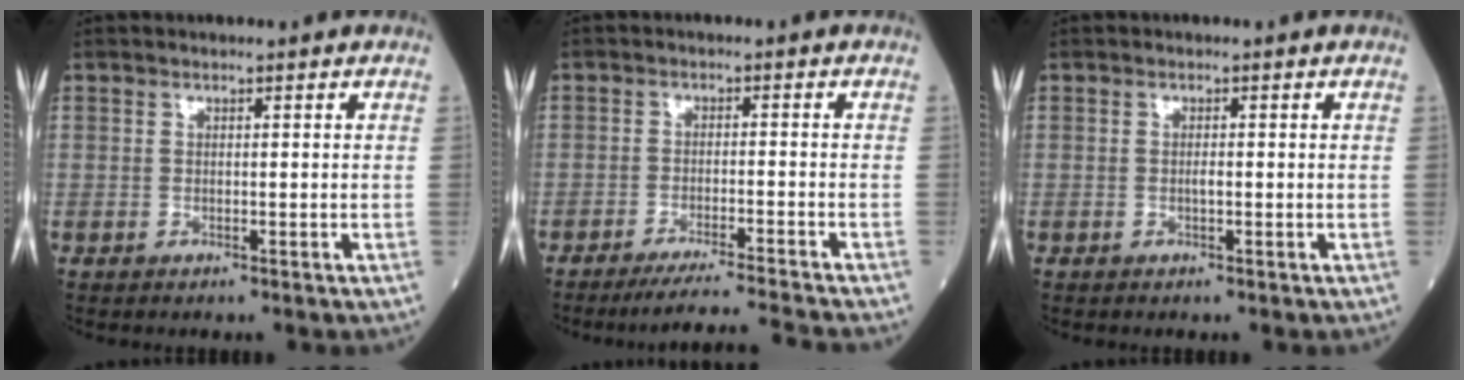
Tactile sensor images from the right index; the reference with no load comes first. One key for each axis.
{"total": 8.3, "fx": -7.7, "fy": -1.8, "fz": 2.7, "tx": -0.031, "ty": -0.014, "tz": -0.127}
{"total": 0.8, "fx": -0.2, "fy": 0.1, "fz": 0.8, "tx": -0.017, "ty": 0.000, "tz": -0.003}